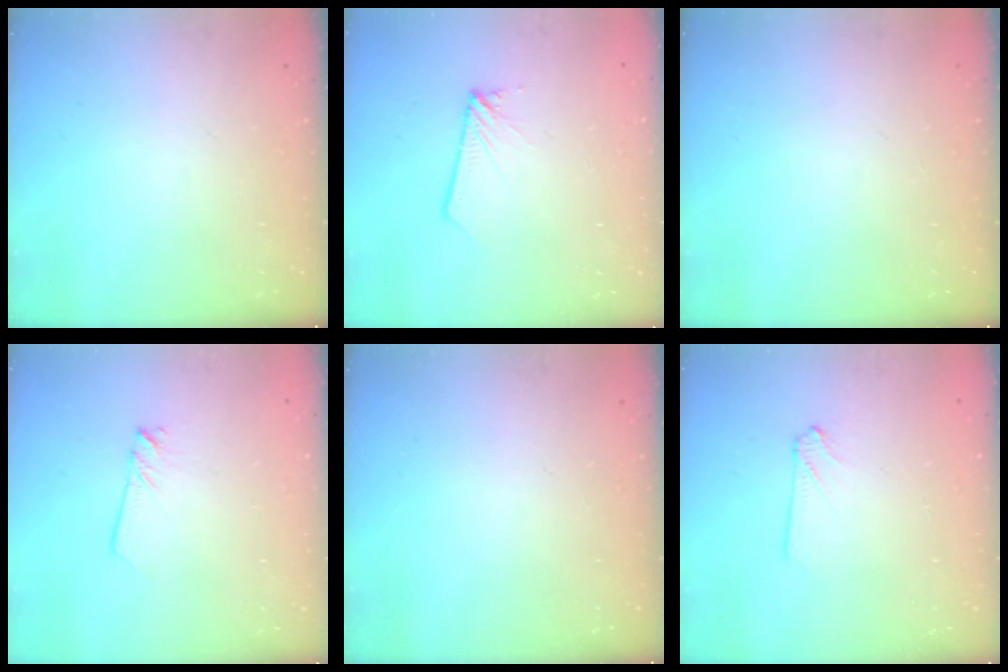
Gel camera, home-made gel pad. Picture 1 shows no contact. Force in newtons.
{"total": 2.0, "press": 2.0, "slide": 0.2}
{"total": 0.0}
{"total": 1.7, "press": 1.7, "slide": 0.1}
{"total": 0.0}
{"total": 3.1, "press": 3.1, "slide": 0.4}